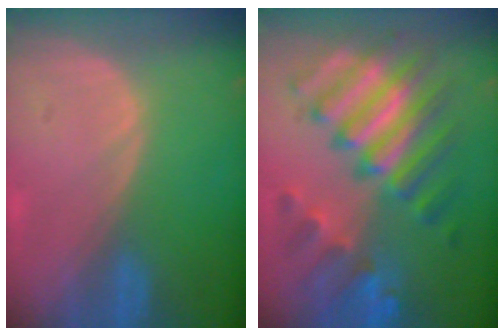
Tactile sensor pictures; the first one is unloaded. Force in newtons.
{"total": 11.8, "press": 11.7, "slide": 1.1}